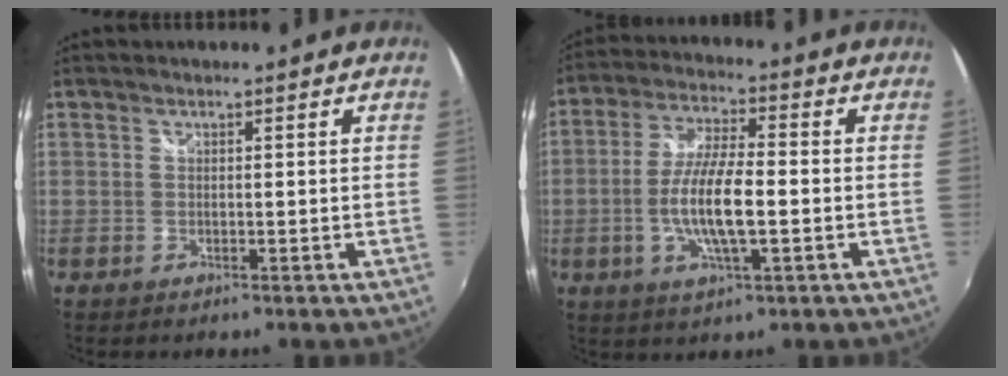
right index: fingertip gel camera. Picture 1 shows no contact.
{"total": 10.8, "force": [-2.3, 2.4, 10.3], "torque": [-0.205, -0.001, -0.045]}